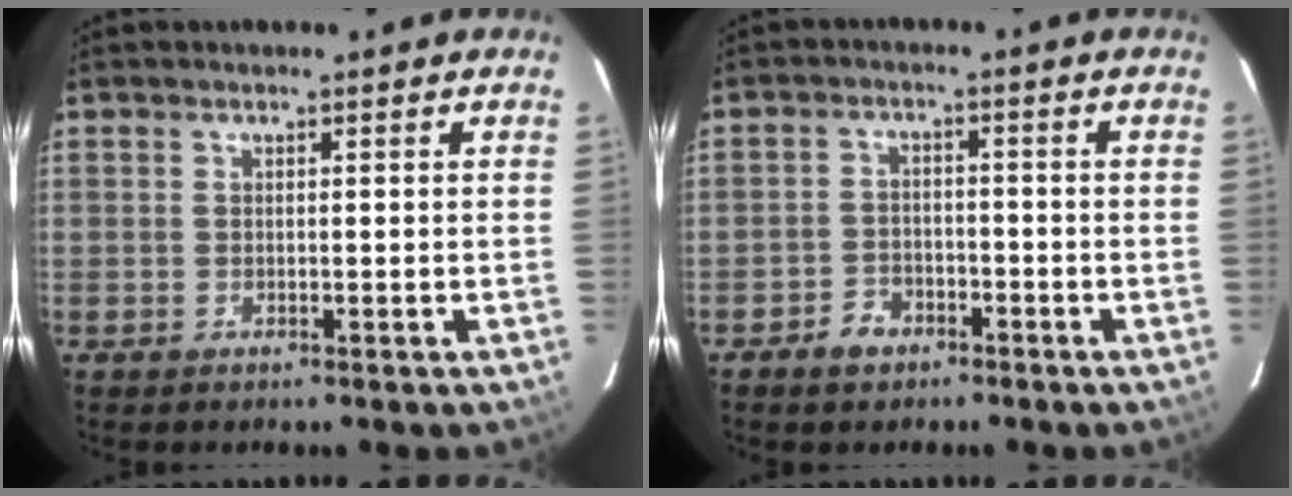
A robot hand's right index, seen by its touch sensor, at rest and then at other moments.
{"total": 4.3, "force": [-3.0, 2.9, 1.1], "torque": [-0.035, 0.010, -0.051]}